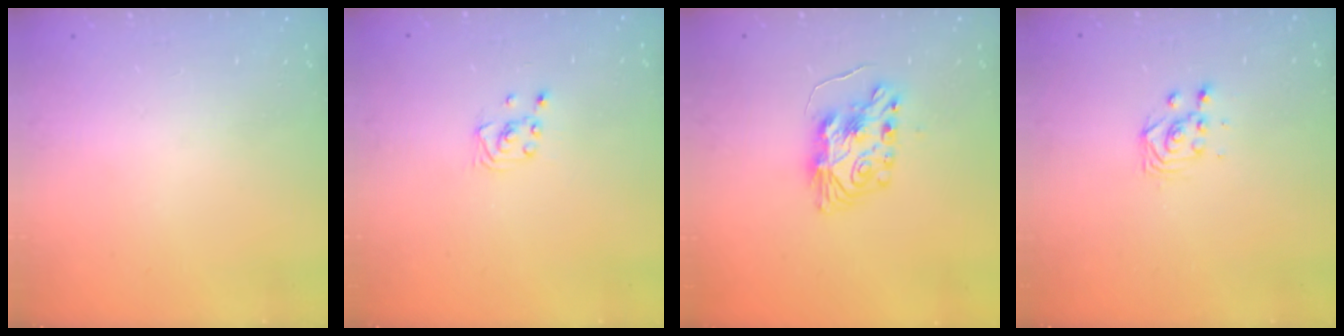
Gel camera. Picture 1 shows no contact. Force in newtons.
{"total": 2.0, "press": 2.0, "slide": 0.1}
{"total": 9.0, "press": 9.0, "slide": 0.5}
{"total": 2.9, "press": 2.9, "slide": 0.4}